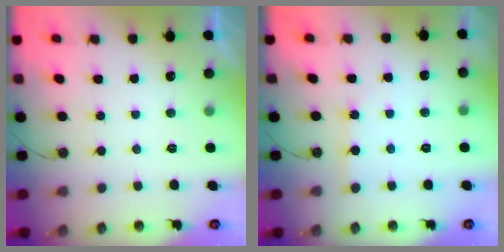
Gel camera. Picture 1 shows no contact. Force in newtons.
{"total": 3.7, "press": 3.6, "slide": 0.5}